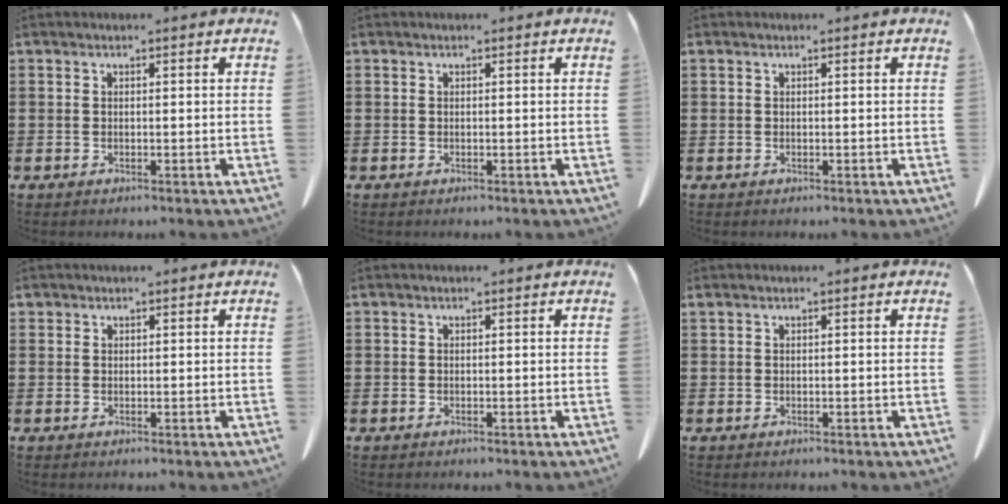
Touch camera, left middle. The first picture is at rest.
{"total": 0.0}
{"total": 0.0}
{"total": 0.5, "force": [0.4, 0.4, 0.1], "torque": [-0.004, 0.003, 0.006]}
{"total": 0.0}
{"total": 0.0}